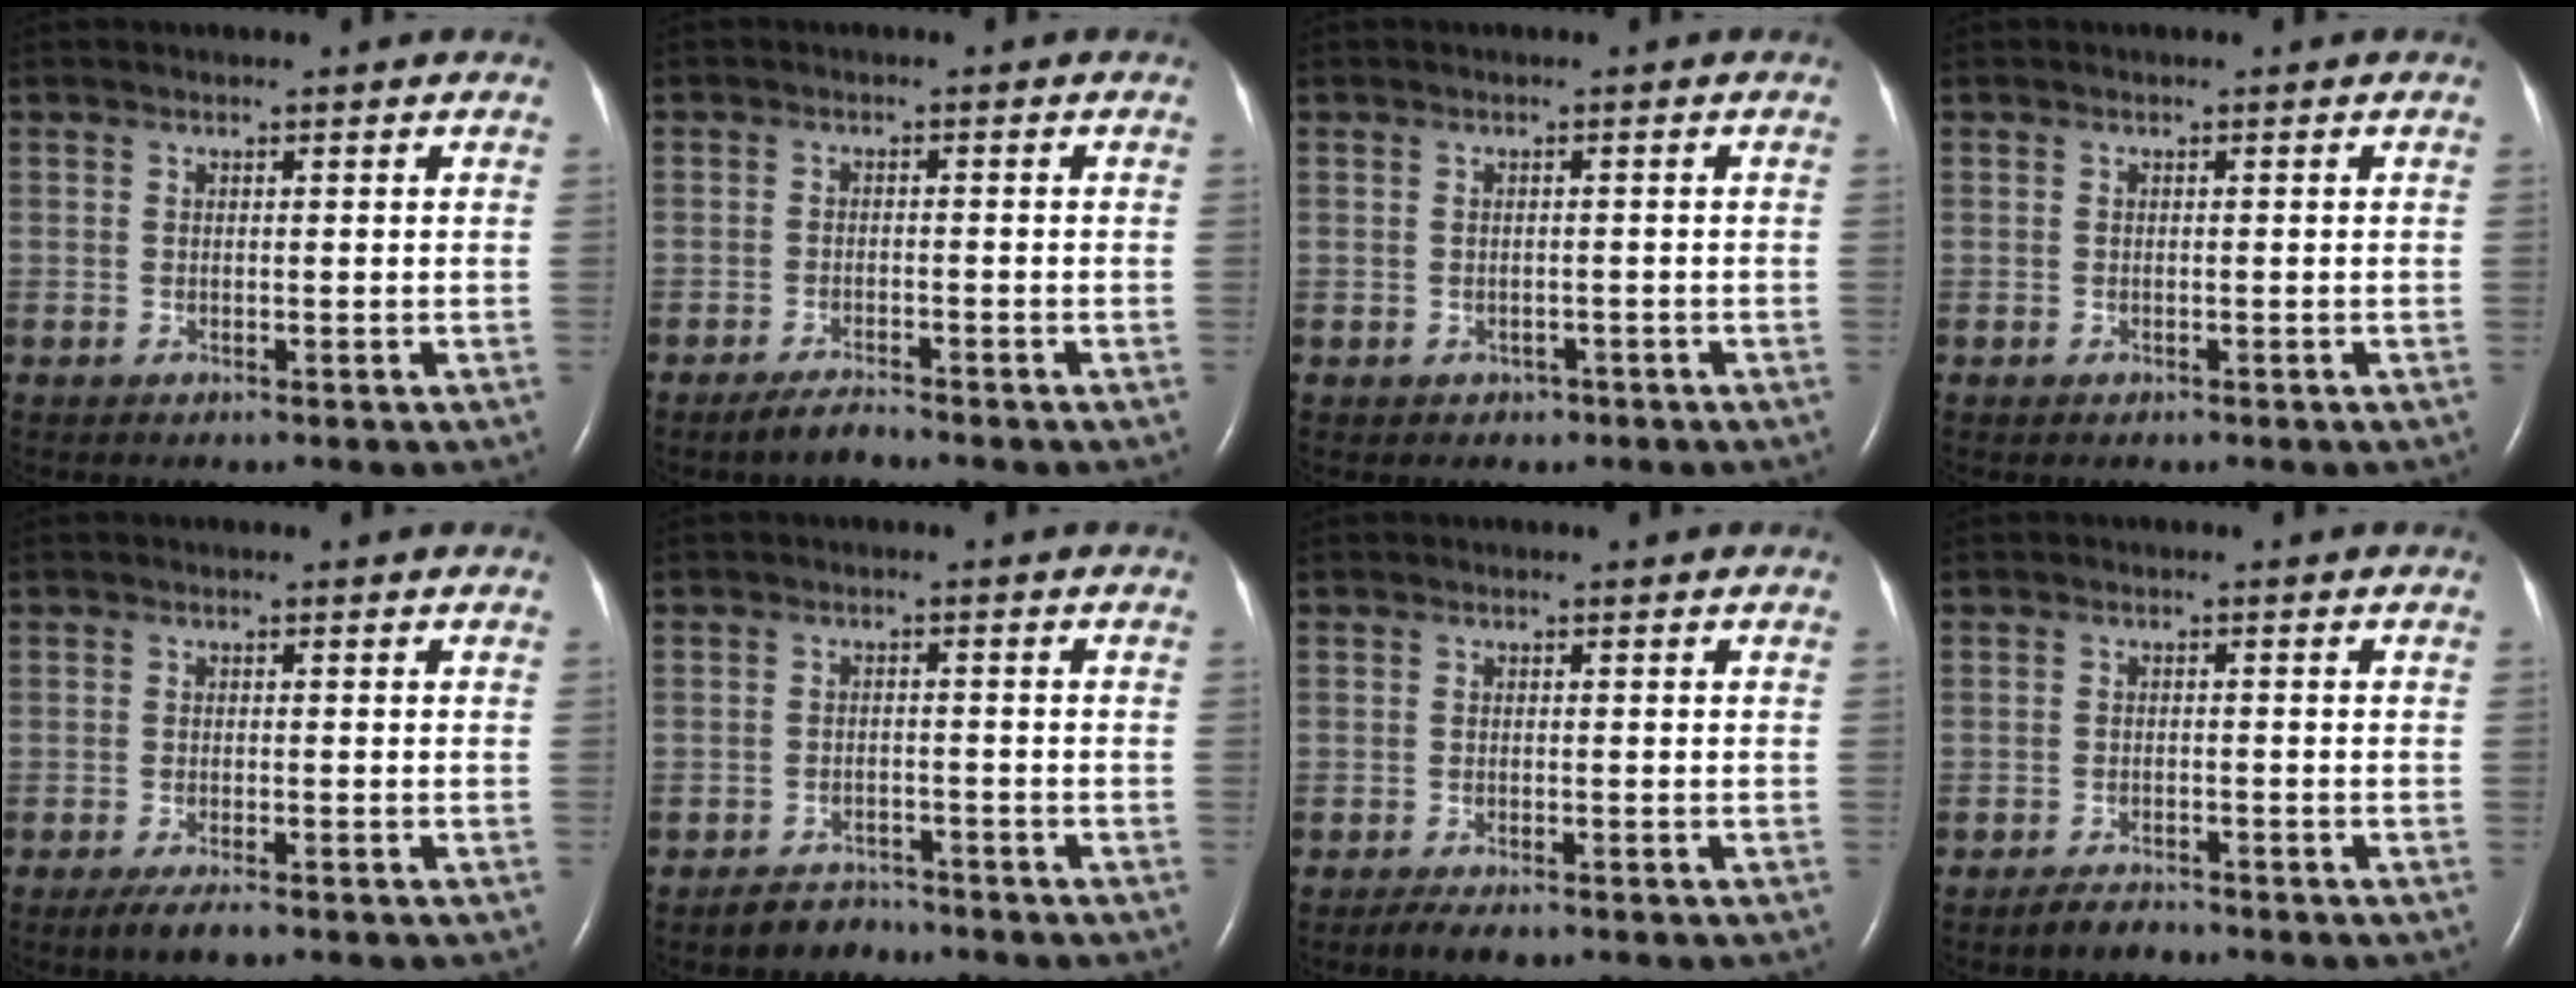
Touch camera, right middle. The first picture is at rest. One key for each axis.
{"total": 2.4, "fx": -2.2, "fy": 0.0, "fz": 0.9, "tx": -0.024, "ty": -0.008, "tz": -0.042}
{"total": 1.4, "fx": -0.7, "fy": 1.2, "fz": 0.2, "tx": -0.003, "ty": 0.006, "tz": -0.004}
{"total": 0.0}
{"total": 3.2, "fx": -2.3, "fy": 0.6, "fz": 2.2, "tx": -0.044, "ty": -0.007, "tz": -0.039}
{"total": 3.4, "fx": -3.0, "fy": 1.6, "fz": 0.4, "tx": -0.016, "ty": 0.002, "tz": -0.045}
{"total": 2.4, "fx": -1.8, "fy": 0.7, "fz": 1.4, "tx": -0.031, "ty": -0.006, "tz": -0.028}
{"total": 2.5, "fx": -2.3, "fy": 0.7, "fz": 0.9, "tx": -0.025, "ty": -0.004, "tz": -0.037}